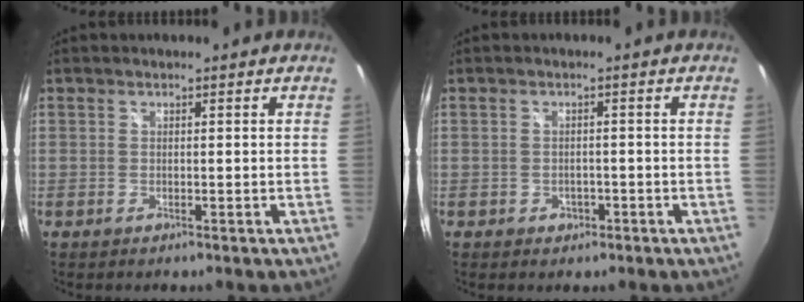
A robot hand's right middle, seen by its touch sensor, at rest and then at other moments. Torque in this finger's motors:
{"motor_torque": [0.78, 0.07, 0.00, 0.00]}